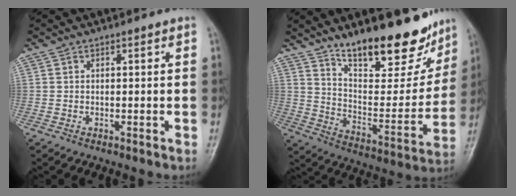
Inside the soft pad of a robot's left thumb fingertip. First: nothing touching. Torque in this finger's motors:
{"motor_torque": [0.63, 0.28, 1.38, -1.39, 0.20]}